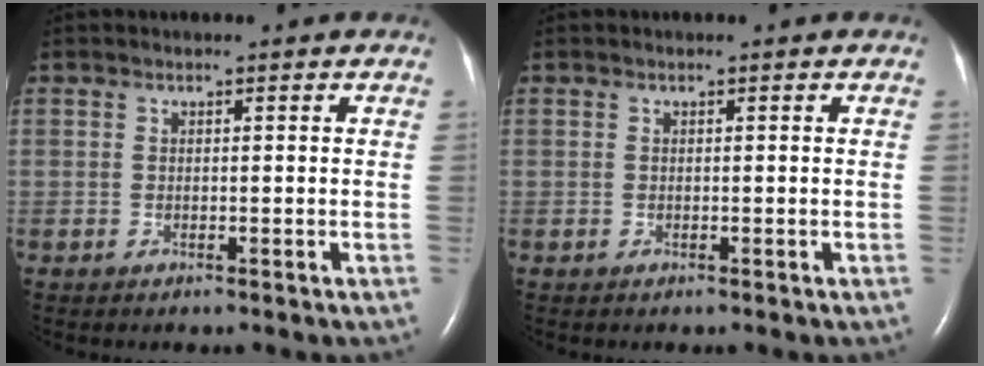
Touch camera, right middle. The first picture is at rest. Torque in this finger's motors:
{"motor_torque": [0.17, -0.09, 0.09, 0.01]}